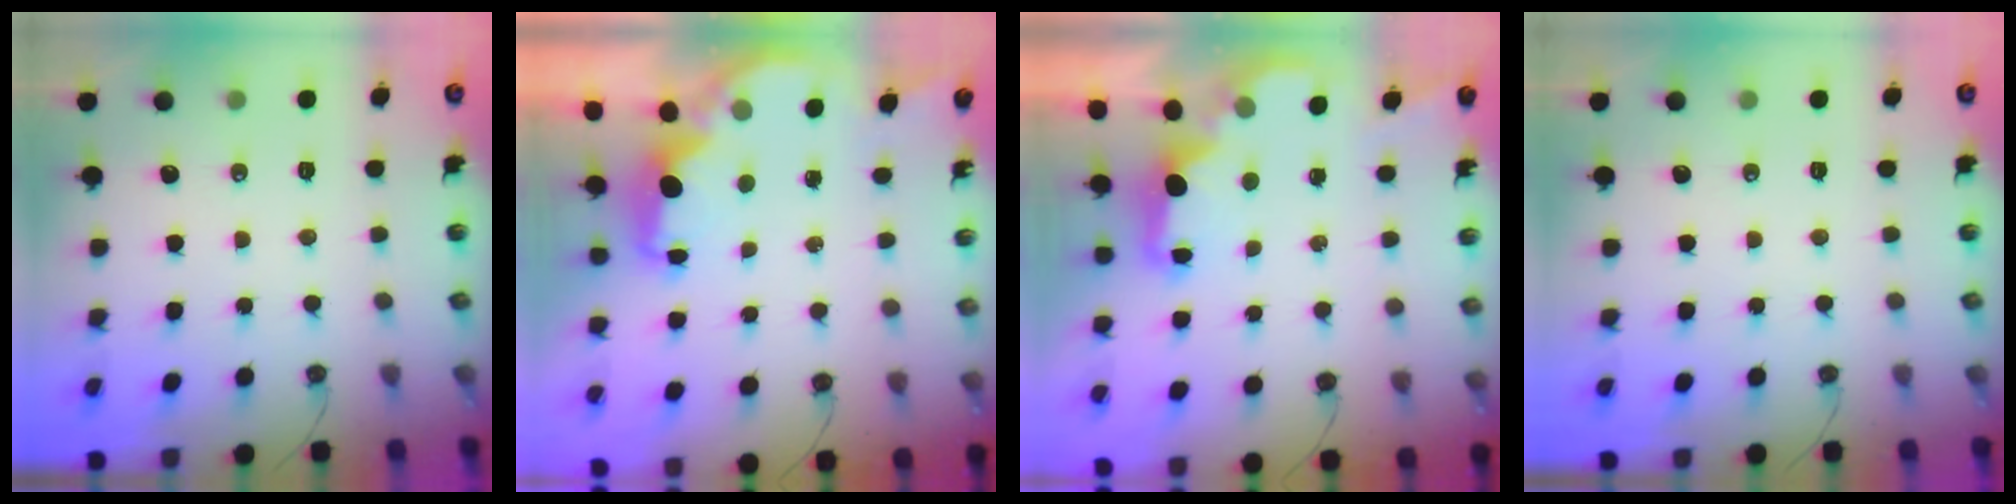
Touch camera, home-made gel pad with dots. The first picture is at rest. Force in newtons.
{"total": 2.8, "press": 2.7, "slide": 0.9}
{"total": 2.3, "press": 2.2, "slide": 0.7}
{"total": 0.0}